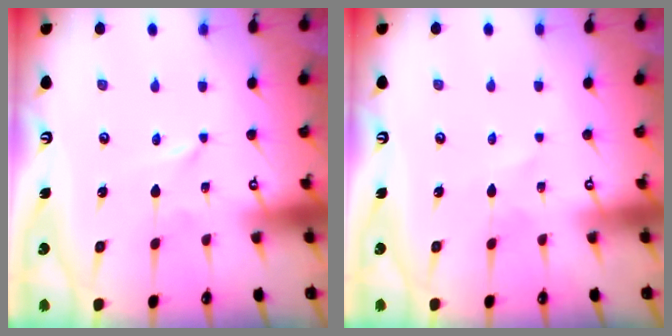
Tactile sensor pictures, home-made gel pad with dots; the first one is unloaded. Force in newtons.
{"total": 2.4, "press": 2.4, "slide": 0.2}